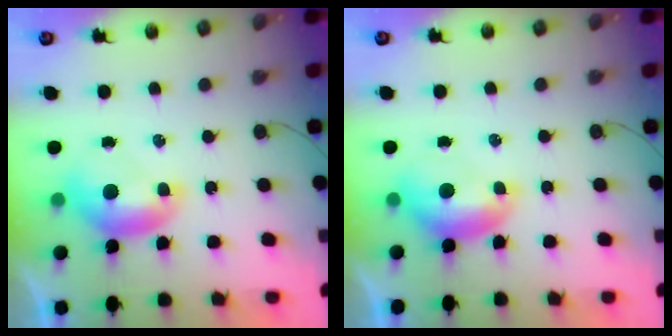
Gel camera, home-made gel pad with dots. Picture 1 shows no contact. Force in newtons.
{"total": 0.9, "press": 0.7, "slide": 0.6}